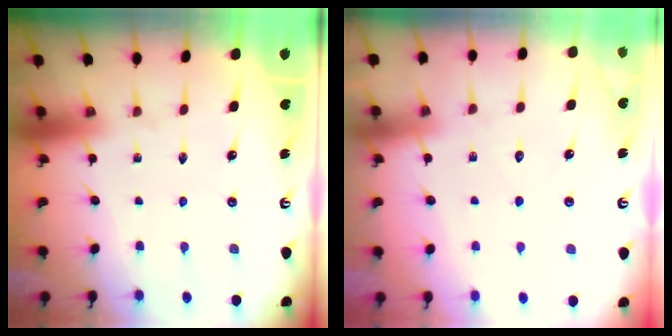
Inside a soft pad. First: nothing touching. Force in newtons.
{"total": 5.7, "press": 5.6, "slide": 0.6}